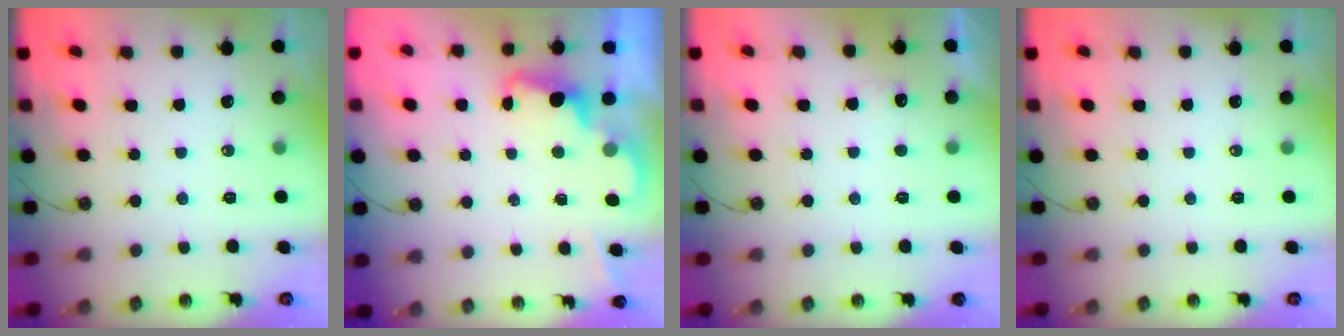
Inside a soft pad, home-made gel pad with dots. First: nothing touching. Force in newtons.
{"total": 2.5, "press": 2.4, "slide": 0.5}
{"total": 3.9, "press": 3.7, "slide": 1.1}
{"total": 0.0}